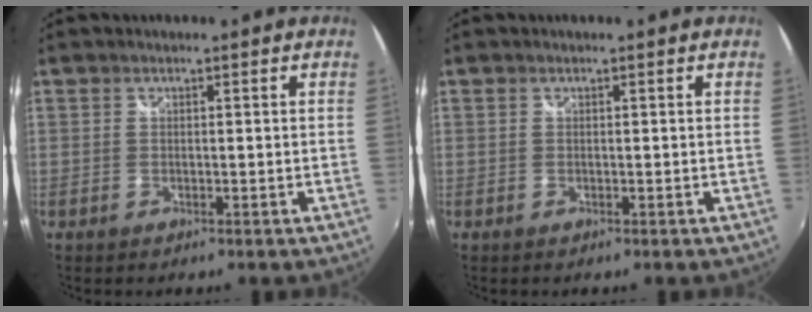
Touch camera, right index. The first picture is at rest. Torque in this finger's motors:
{"motor_torque": [-0.02, -0.02, 0.00, 0.00]}